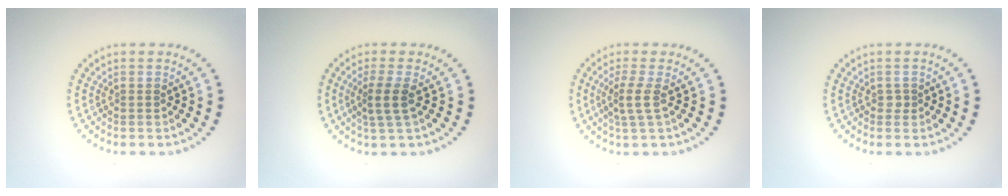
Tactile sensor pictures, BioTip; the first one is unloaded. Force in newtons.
{"total": 2.3, "press": 1.9, "slide": 1.4}
{"total": 2.1, "press": 1.6, "slide": 1.3}
{"total": 0.6, "press": 0.5, "slide": 0.3}